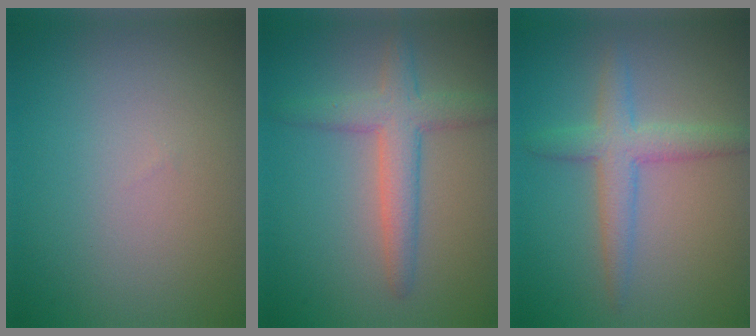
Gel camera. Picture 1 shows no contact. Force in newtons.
{"total": 4.0, "press": 4.0, "slide": 0.2}
{"total": 3.5, "press": 3.5, "slide": 0.2}